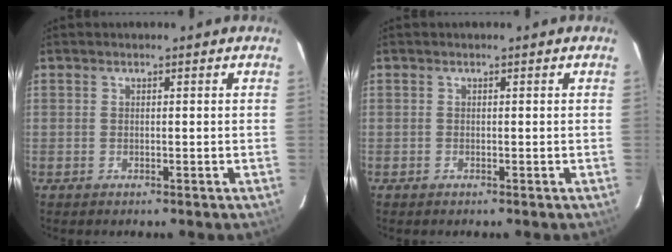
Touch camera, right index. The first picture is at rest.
{"total": 0.0}